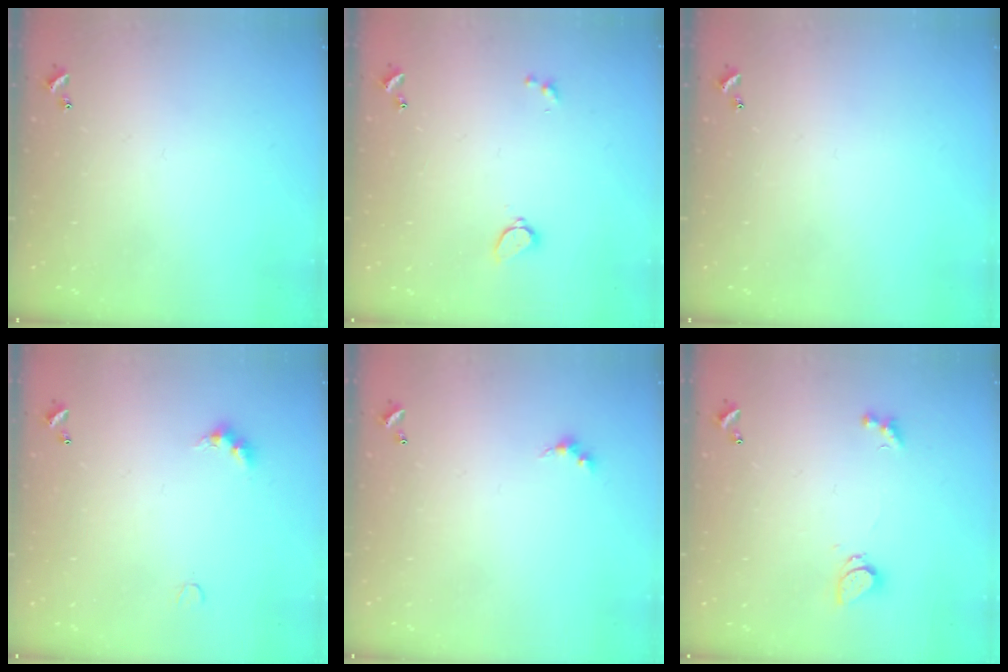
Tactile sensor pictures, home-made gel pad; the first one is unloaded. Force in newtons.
{"total": 1.7, "press": 1.7, "slide": 0.5}
{"total": 0.0}
{"total": 2.9, "press": 2.8, "slide": 0.7}
{"total": 2.5, "press": 2.5, "slide": 0.4}
{"total": 1.4, "press": 1.3, "slide": 0.4}